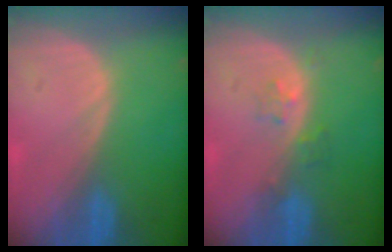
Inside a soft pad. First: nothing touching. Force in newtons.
{"total": 2.3, "press": 2.2, "slide": 0.3}